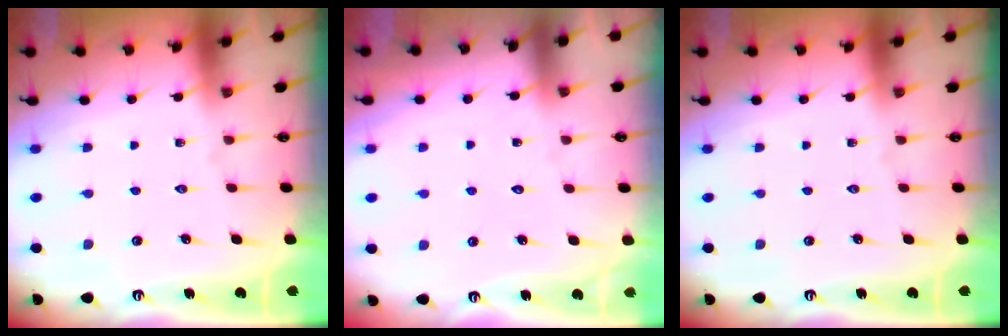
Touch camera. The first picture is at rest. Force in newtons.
{"total": 4.3, "press": 4.3, "slide": 0.4}
{"total": 0.0}